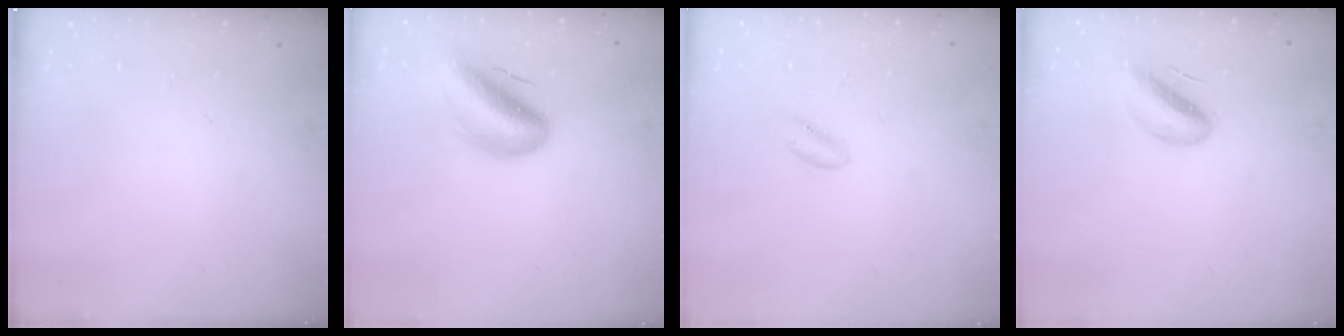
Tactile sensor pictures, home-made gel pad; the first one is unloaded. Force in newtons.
{"total": 11.9, "press": 11.5, "slide": 3.2}
{"total": 0.0}
{"total": 6.9, "press": 6.4, "slide": 2.4}